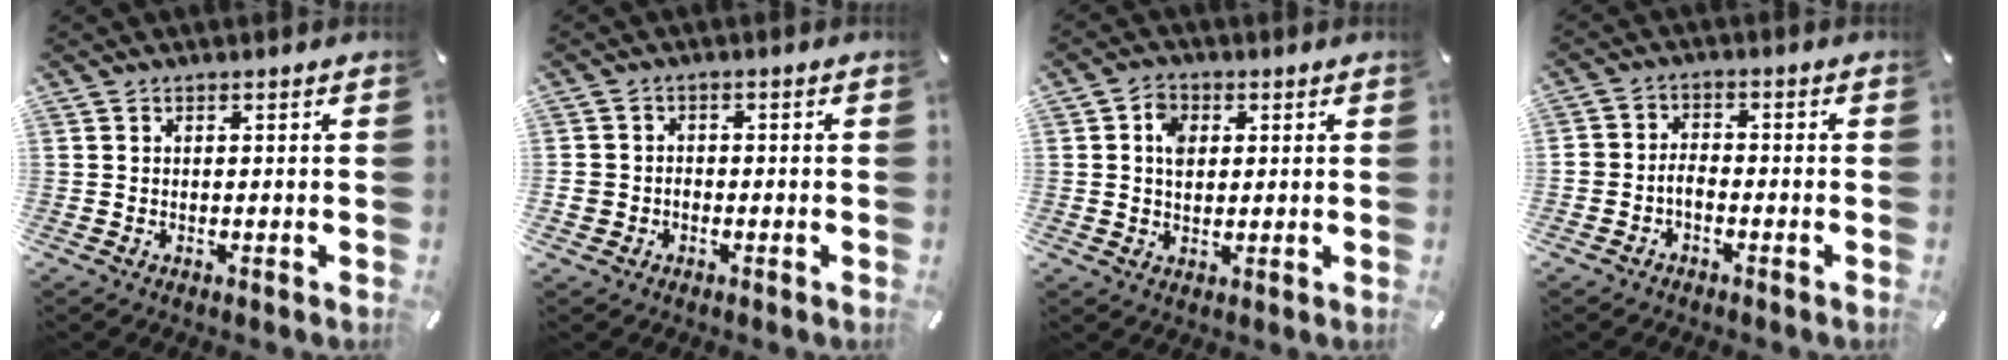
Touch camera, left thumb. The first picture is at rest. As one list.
[{"total": 3.4, "force": [-1.3, 3.0, 0.9], "torque": [-0.015, 0.008, -0.025]}, {"total": 5.1, "force": [1.0, 4.1, 2.9], "torque": [-0.047, 0.004, 0.015]}, {"total": 3.4, "force": [-1.9, 2.3, 1.7], "torque": [-0.037, 0.010, -0.039]}]